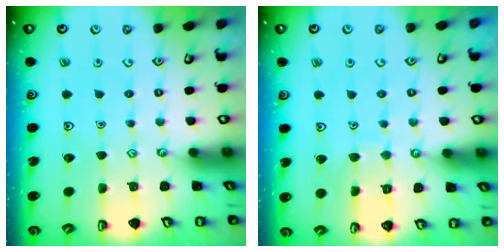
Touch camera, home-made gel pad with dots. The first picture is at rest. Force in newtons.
{"total": 5.2, "press": 5.1, "slide": 0.4}